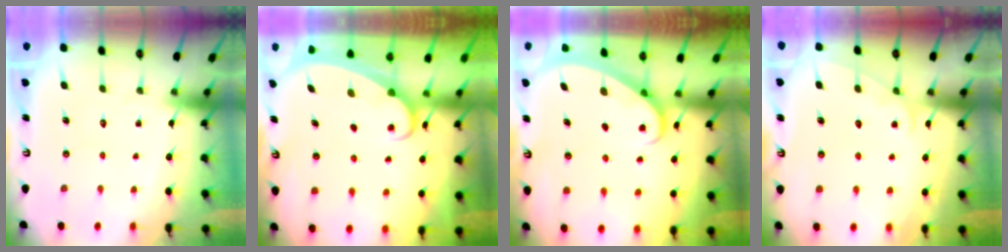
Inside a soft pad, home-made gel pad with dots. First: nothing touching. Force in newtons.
{"total": 2.0, "press": 2.0, "slide": 0.3}
{"total": 2.6, "press": 2.6, "slide": 0.1}
{"total": 3.4, "press": 3.3, "slide": 0.4}